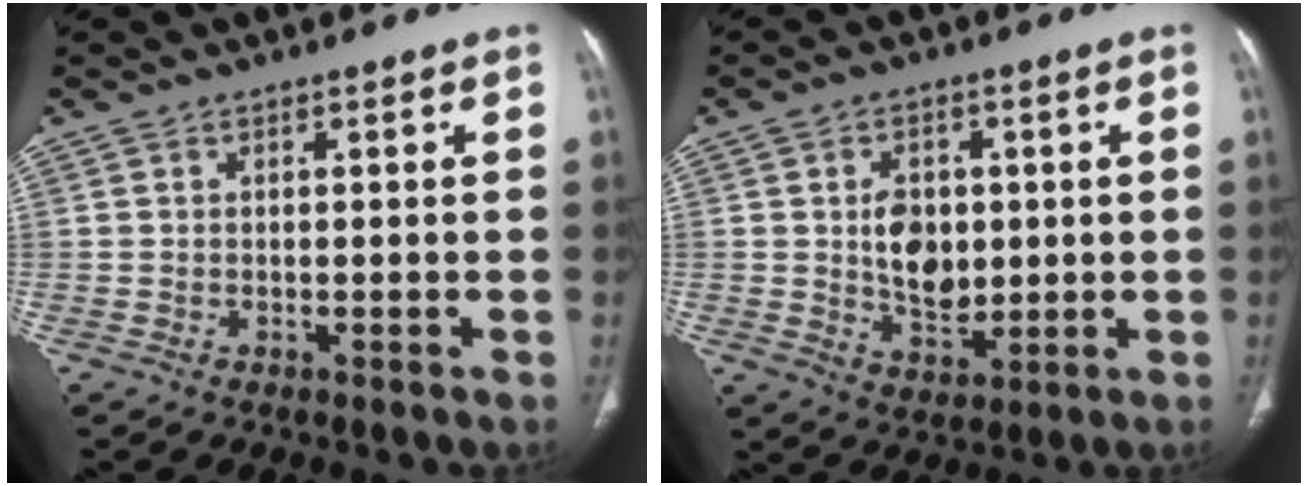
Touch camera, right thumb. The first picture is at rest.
{"total": 8.8, "force": [0.8, 6.2, 6.2], "torque": [-0.070, -0.010, 0.023]}